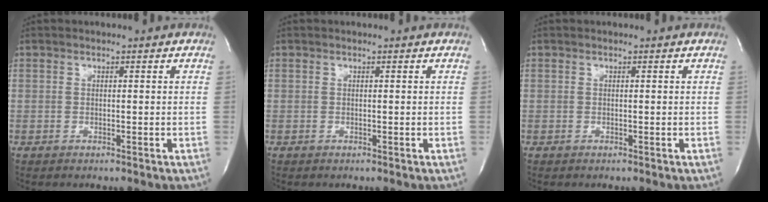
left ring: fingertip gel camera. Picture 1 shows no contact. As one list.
[{"total": 0.0}, {"total": 0.0}]